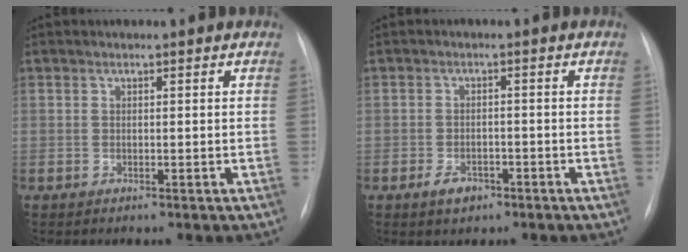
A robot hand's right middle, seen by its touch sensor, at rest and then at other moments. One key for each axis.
{"total": 3.1, "fx": -1.9, "fy": 1.8, "fz": 1.7, "tx": -0.031, "ty": 0.001, "tz": -0.024}